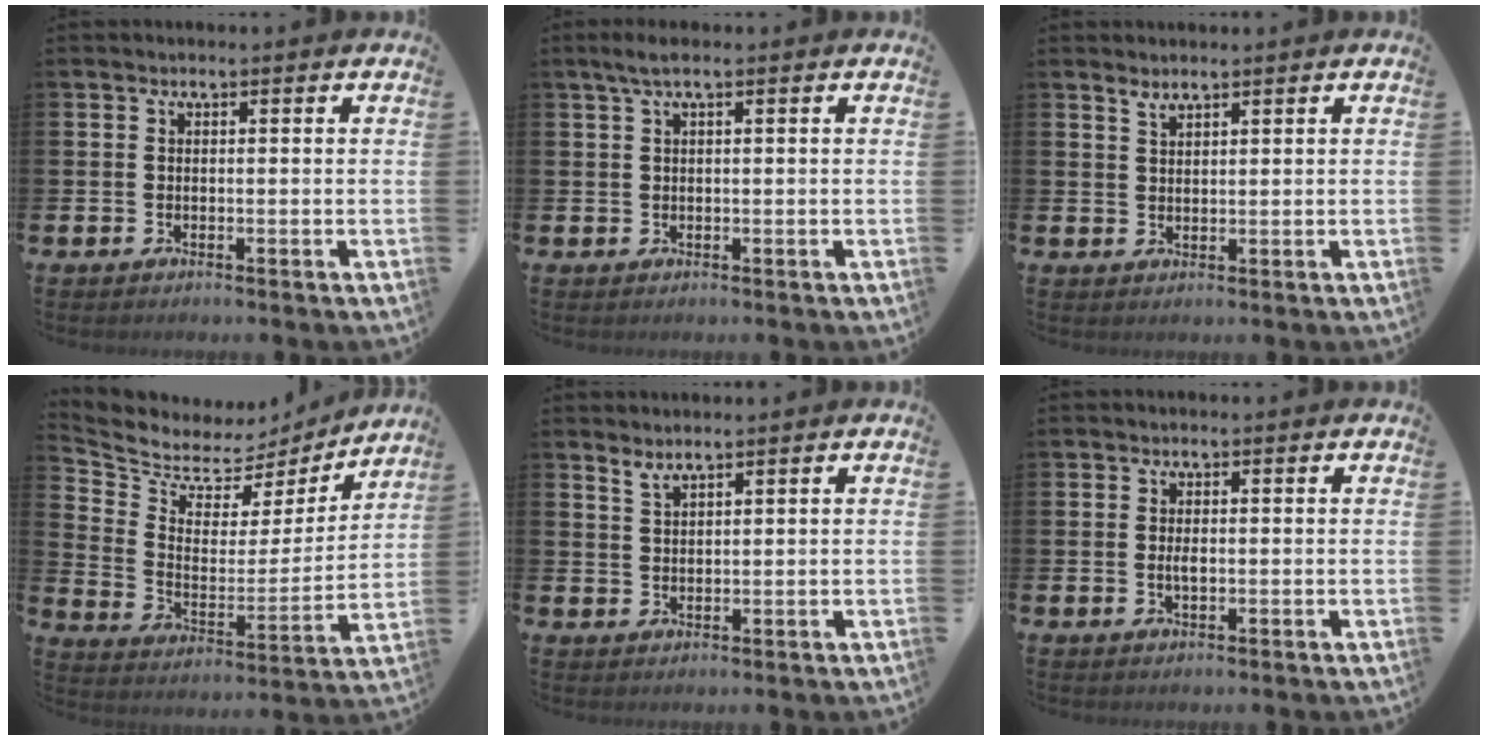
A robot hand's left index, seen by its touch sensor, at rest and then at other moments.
{"total": 1.9, "force": [0.9, 0.2, 1.6], "torque": [-0.033, 0.004, 0.016]}
{"total": 1.6, "force": [1.6, 0.4, 0.3], "torque": [0.006, -0.005, 0.026]}
{"total": 6.4, "force": [5.7, 2.8, 0.6], "torque": [-0.052, -0.049, 0.095]}
{"total": 1.9, "force": [1.9, 0.1, 0.2], "torque": [0.000, -0.009, 0.034]}
{"total": 1.3, "force": [0.1, 0.5, 1.2], "torque": [-0.019, 0.001, 0.000]}